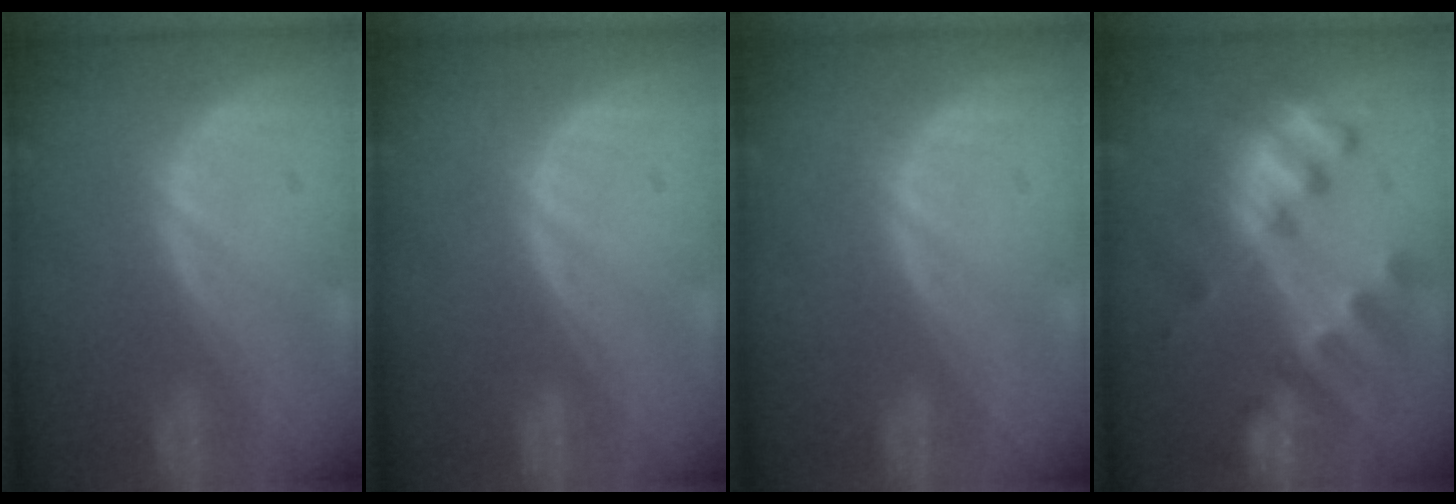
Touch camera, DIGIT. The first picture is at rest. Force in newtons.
{"total": 0.0}
{"total": 0.0}
{"total": 8.8, "press": 8.4, "slide": 2.8}